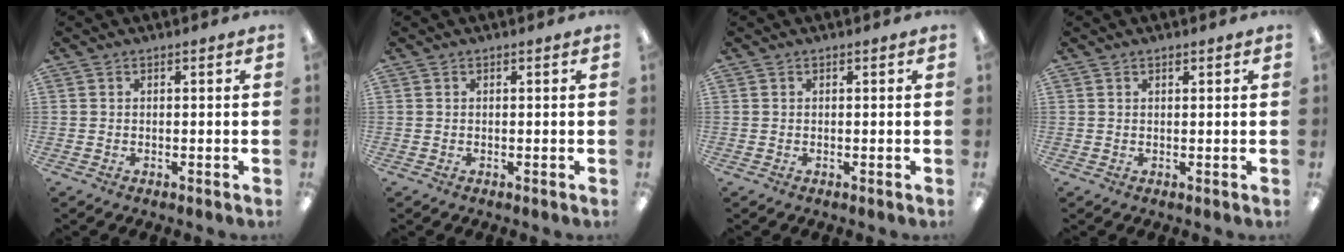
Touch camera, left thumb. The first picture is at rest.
{"total": 0.0}
{"total": 0.0}
{"total": 0.7, "force": [0.5, 0.3, 0.3], "torque": [-0.005, 0.001, 0.010]}